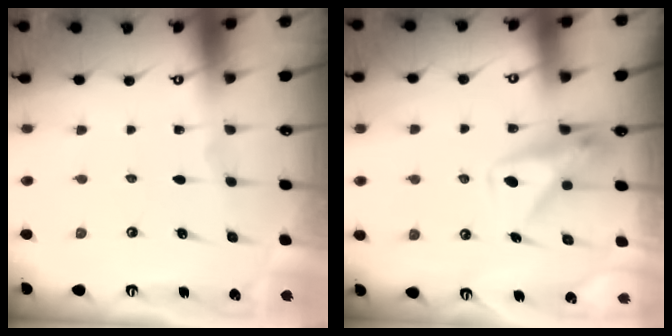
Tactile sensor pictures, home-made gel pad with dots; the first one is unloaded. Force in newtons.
{"total": 10.3, "press": 10.3, "slide": 0.8}